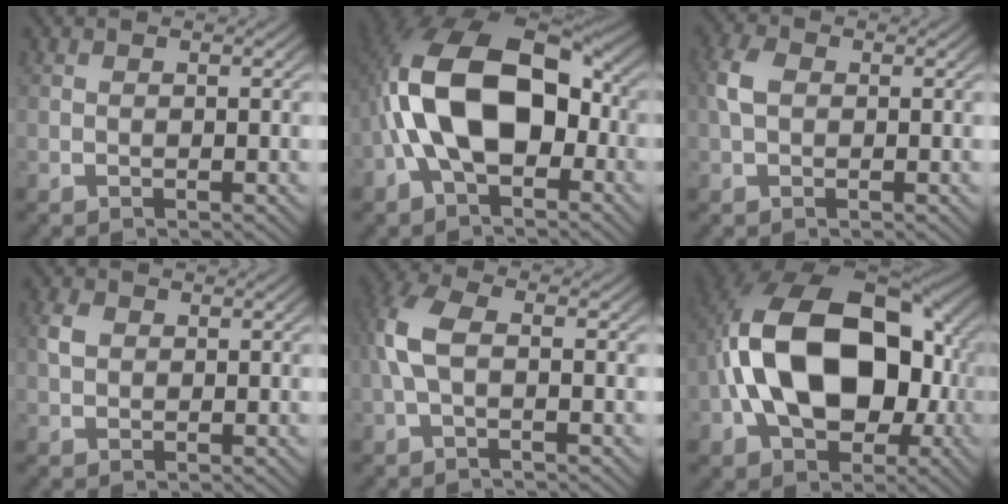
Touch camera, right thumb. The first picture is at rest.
{"total": 14.6, "force": [-0.2, 9.1, 11.4], "torque": [-0.238, -0.016, 0.006]}
{"total": 2.3, "force": [0.4, 1.6, 1.7], "torque": [-0.048, -0.001, 0.008]}
{"total": 1.6, "force": [0.6, 1.1, 0.9], "torque": [-0.019, 0.001, 0.013]}
{"total": 4.2, "force": [0.0, 2.3, 3.5], "torque": [-0.100, -0.005, 0.003]}
{"total": 17.8, "force": [-0.2, 11.6, 13.5], "torque": [-0.293, -0.041, 0.020]}